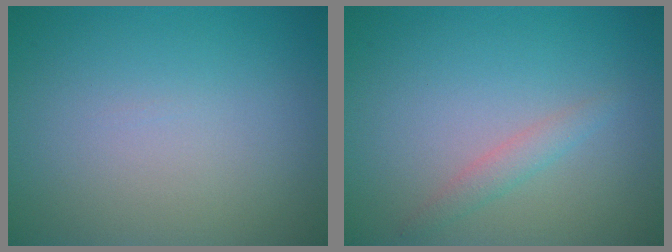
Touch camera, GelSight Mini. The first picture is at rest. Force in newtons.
{"total": 1.3, "press": 1.3, "slide": 0.1}